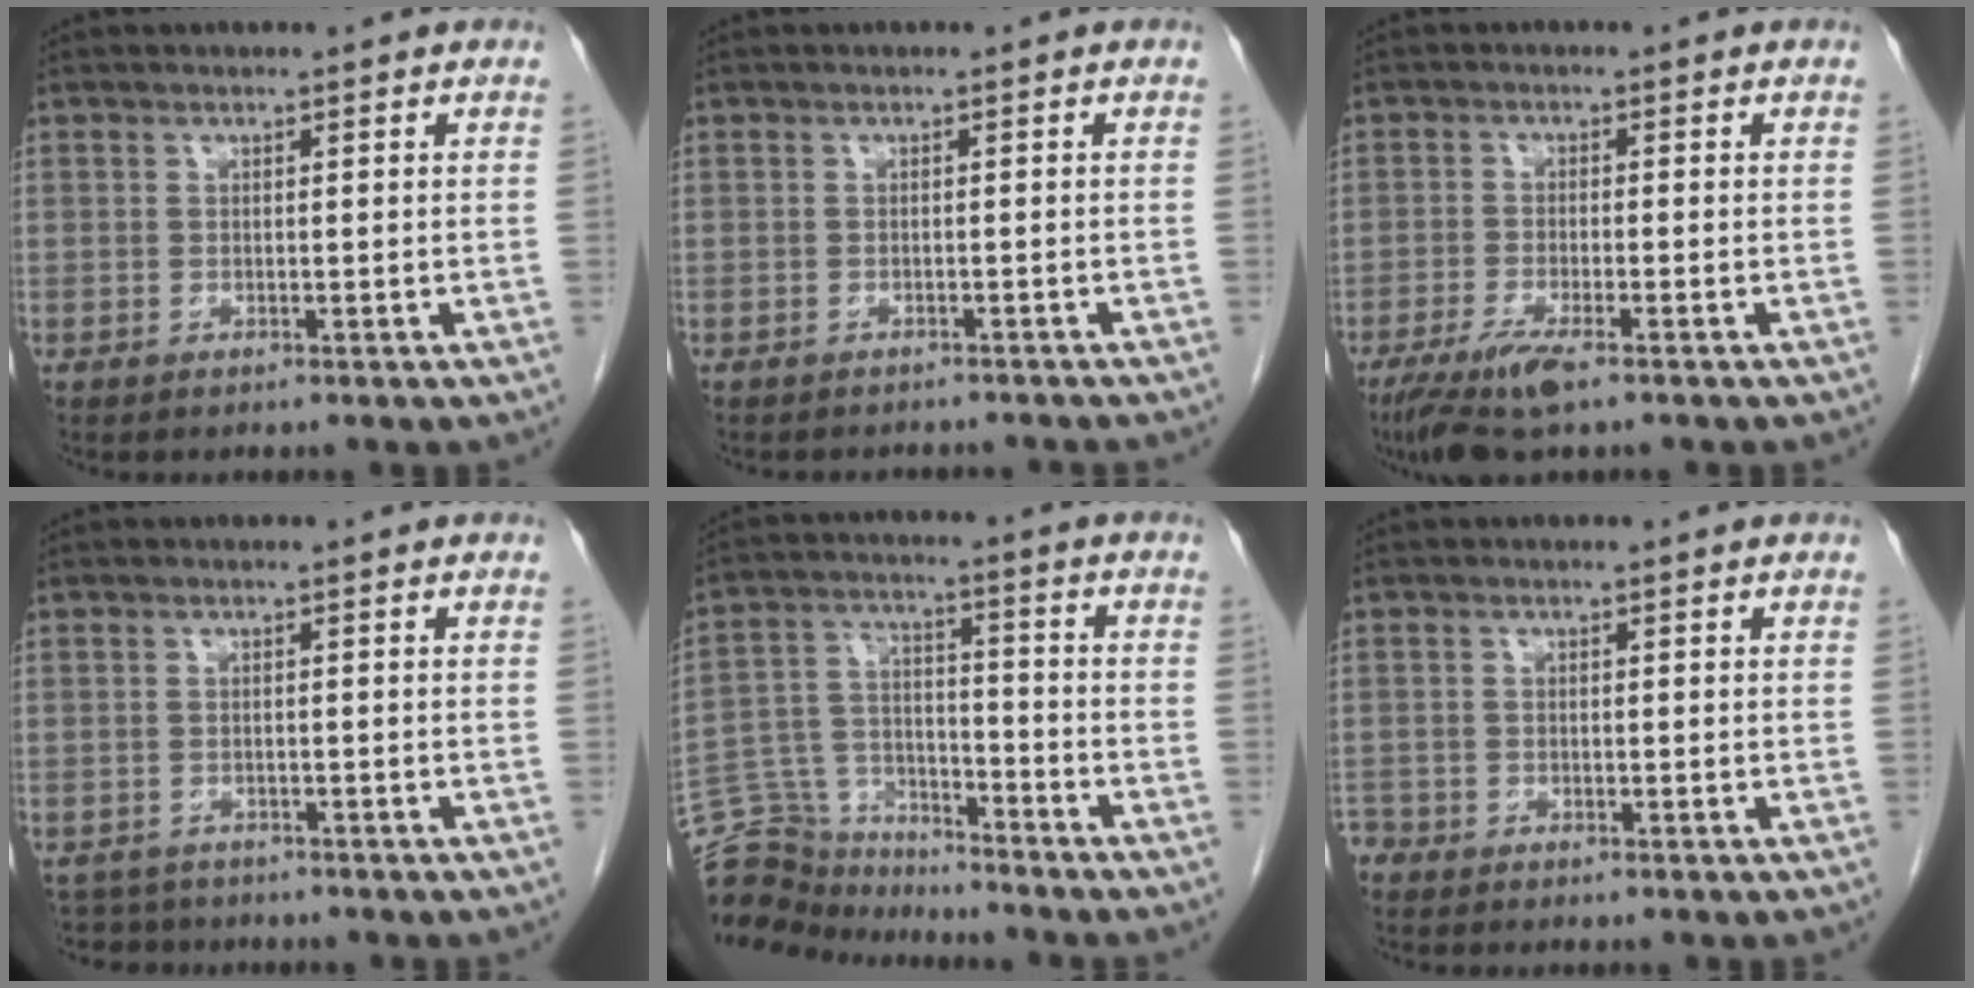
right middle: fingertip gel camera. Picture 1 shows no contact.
{"total": 5.0, "force": [-4.7, 1.4, 1.2], "torque": [-0.014, -0.004, -0.052]}
{"total": 6.6, "force": [-4.3, 0.9, 4.9], "torque": [-0.095, -0.017, -0.076]}
{"total": 3.8, "force": [-3.5, 1.3, -0.5], "torque": [0.005, -0.007, -0.057]}
{"total": 12.0, "force": [-11.6, 2.8, 0.0], "torque": [-0.008, 0.044, -0.209]}
{"total": 2.0, "force": [-1.8, 0.8, 0.0], "torque": [-0.002, -0.001, -0.034]}